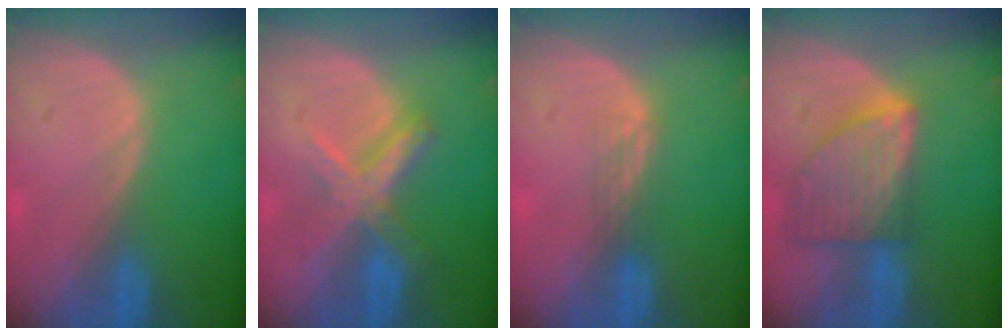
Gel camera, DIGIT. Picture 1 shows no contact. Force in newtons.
{"total": 7.2, "press": 6.1, "slide": 3.8}
{"total": 2.1, "press": 1.6, "slide": 1.3}
{"total": 8.1, "press": 7.4, "slide": 3.4}